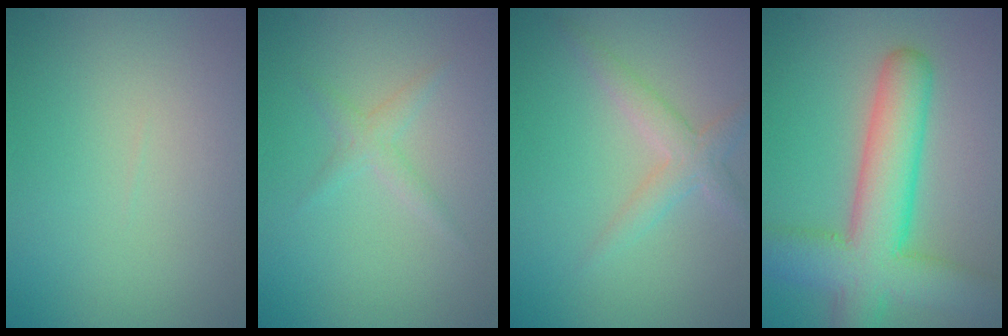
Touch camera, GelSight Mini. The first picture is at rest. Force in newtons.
{"total": 1.3, "press": 1.3, "slide": 0.1}
{"total": 2.5, "press": 2.5, "slide": 0.0}
{"total": 9.0, "press": 9.0, "slide": 0.3}